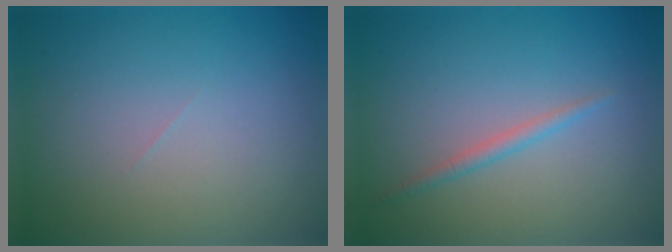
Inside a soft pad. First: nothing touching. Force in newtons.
{"total": 1.1, "press": 1.1, "slide": 0.0}